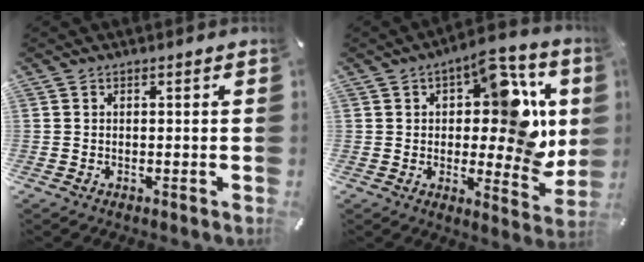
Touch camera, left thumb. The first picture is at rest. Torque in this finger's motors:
{"motor_torque": [2.25, 2.49, 0.50, -0.10, 0.14]}